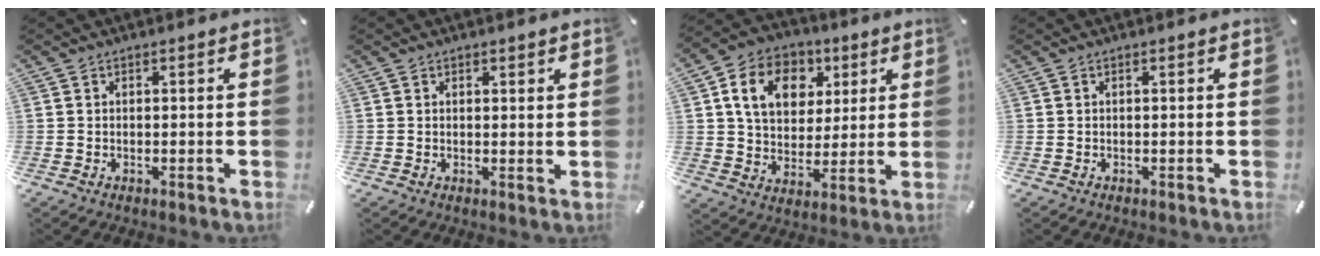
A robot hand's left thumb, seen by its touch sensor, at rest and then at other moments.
{"total": 1.1, "force": [0.8, 0.8, 0.3], "torque": [0.003, -0.001, 0.014]}
{"total": 13.0, "force": [5.1, 10.2, 6.3], "torque": [-0.109, -0.003, 0.096]}
{"total": 0.0}